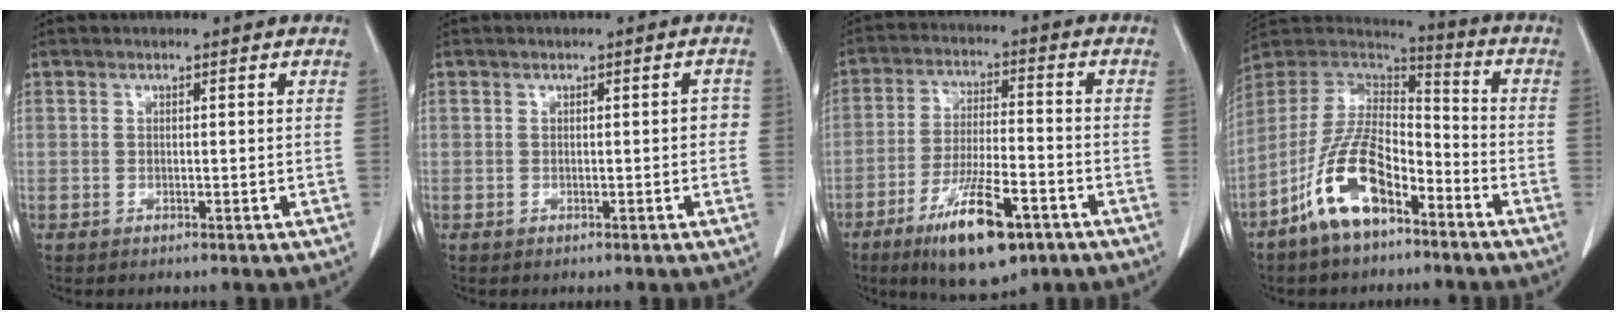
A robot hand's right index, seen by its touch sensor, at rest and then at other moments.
{"total": 1.4, "force": [-0.2, 0.7, 1.3], "torque": [-0.006, 0.005, -0.003]}
{"total": 13.0, "force": [-7.3, 3.2, 10.3], "torque": [-0.187, -0.016, -0.118]}
{"total": 13.1, "force": [-7.4, 5.4, 9.4], "torque": [-0.189, 0.008, -0.141]}